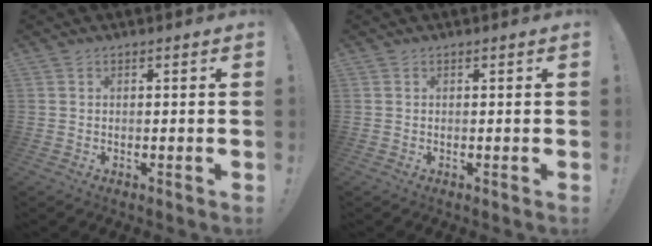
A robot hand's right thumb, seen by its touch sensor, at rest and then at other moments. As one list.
[{"total": 0.0}]